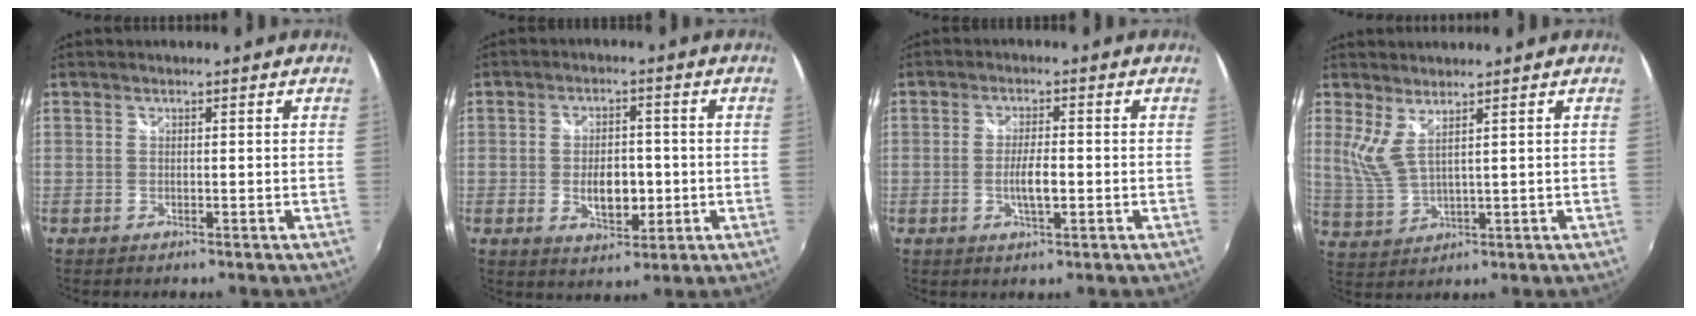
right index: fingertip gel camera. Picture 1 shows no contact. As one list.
[{"total": 7.2, "force": [-1.2, 4.1, 5.8], "torque": [-0.105, -0.004, -0.016]}, {"total": 4.5, "force": [-0.9, 1.1, 4.2], "torque": [-0.081, -0.003, -0.016]}, {"total": 4.4, "force": [2.8, 0.7, 3.3], "torque": [-0.076, -0.009, 0.064]}]